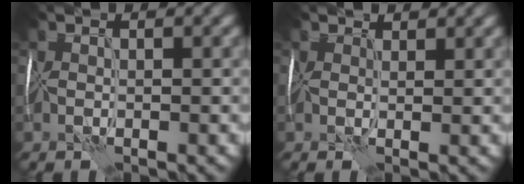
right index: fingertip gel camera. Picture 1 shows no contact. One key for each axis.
{"total": 2.3, "fx": 1.6, "fy": 1.2, "fz": 1.1, "tx": -0.023, "ty": 0.010, "tz": 0.012}